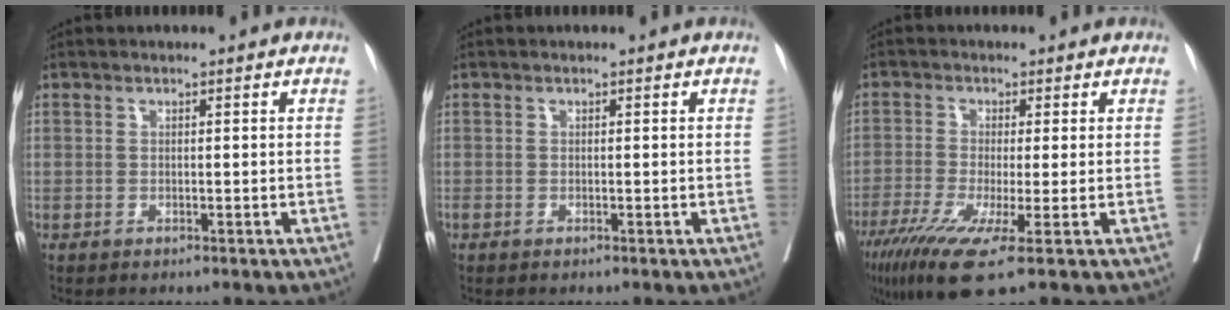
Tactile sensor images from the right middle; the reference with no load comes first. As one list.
[{"total": 0.0}, {"total": 9.4, "force": [-5.2, 0.0, 7.9], "torque": [-0.133, -0.029, -0.087]}]